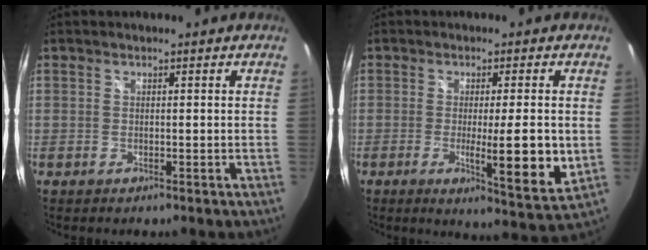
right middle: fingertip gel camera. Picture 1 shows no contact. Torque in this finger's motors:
{"motor_torque": [1.16, -0.71, 0.22, 0.09]}